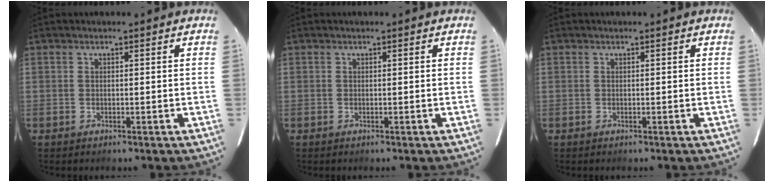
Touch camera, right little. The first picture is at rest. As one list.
[{"total": 0.0}, {"total": 0.0}]